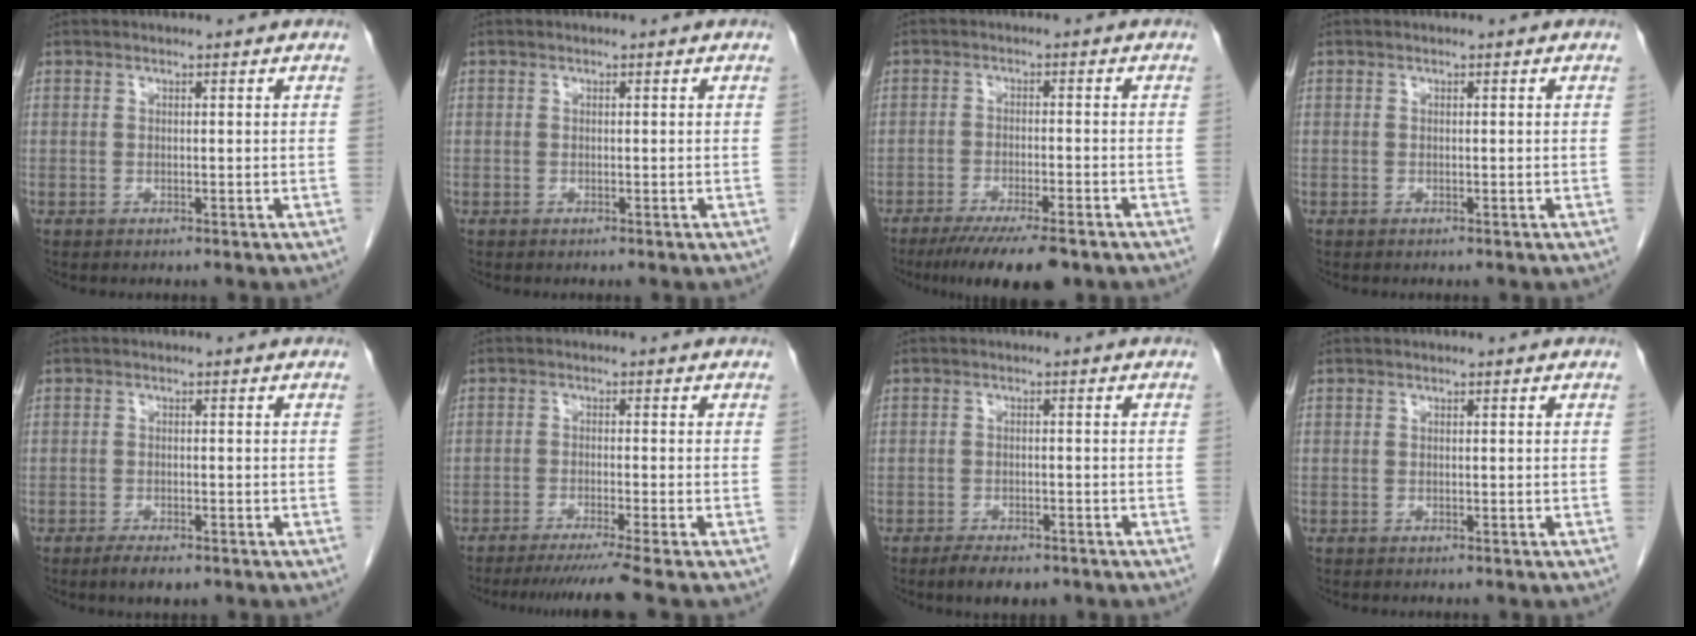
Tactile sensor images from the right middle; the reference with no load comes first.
{"total": 0.0}
{"total": 10.4, "force": [-7.8, 1.5, 6.6], "torque": [-0.095, -0.019, -0.120]}
{"total": 0.0}
{"total": 2.9, "force": [-2.0, 0.9, 1.9], "torque": [-0.035, -0.004, -0.029]}
{"total": 7.6, "force": [-6.2, -2.3, 3.7], "torque": [-0.039, -0.029, -0.098]}
{"total": 4.4, "force": [-3.3, 1.7, 2.3], "torque": [-0.036, -0.004, -0.044]}
{"total": 0.0}